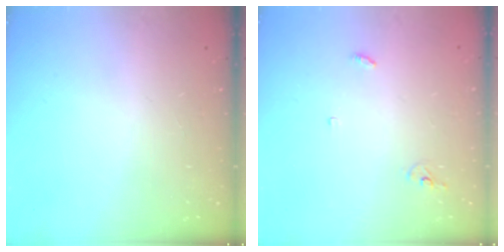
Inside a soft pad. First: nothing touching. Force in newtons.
{"total": 2.9, "press": 2.9, "slide": 0.2}